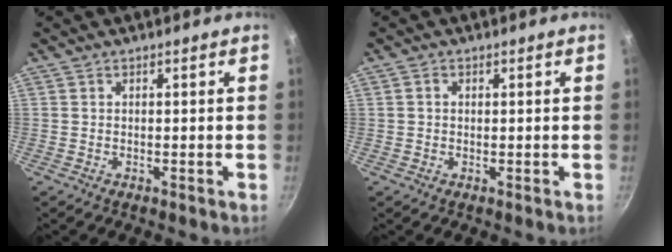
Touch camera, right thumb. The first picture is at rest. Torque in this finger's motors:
{"motor_torque": [0.14, -0.48, -0.16, -0.09, 0.10]}